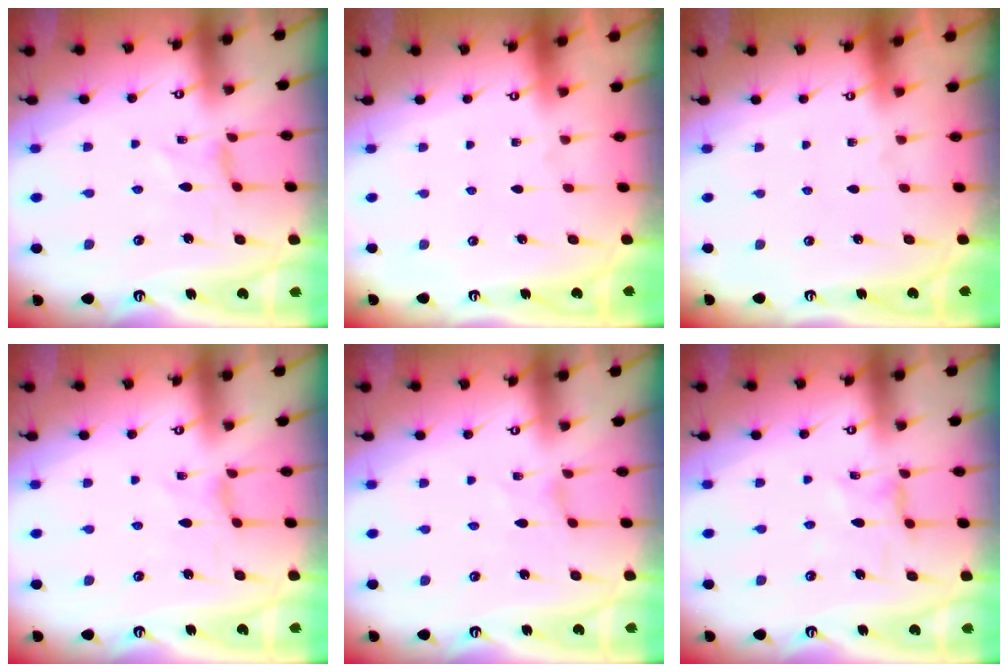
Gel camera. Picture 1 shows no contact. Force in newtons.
{"total": 0.0}
{"total": 0.0}
{"total": 0.0}
{"total": 0.0}
{"total": 1.2, "press": 1.2, "slide": 0.2}